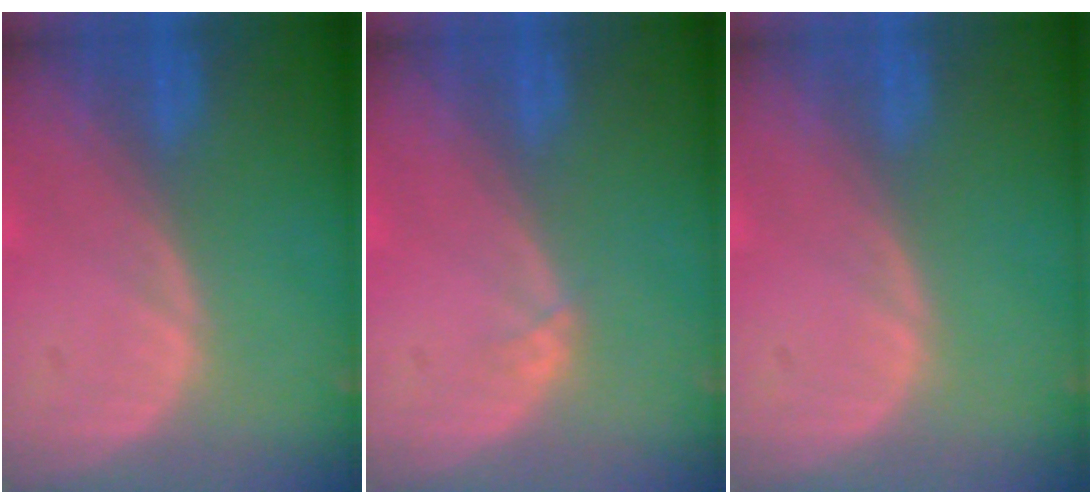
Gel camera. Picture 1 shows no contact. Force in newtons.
{"total": 0.7, "press": 0.6, "slide": 0.3}
{"total": 0.0}